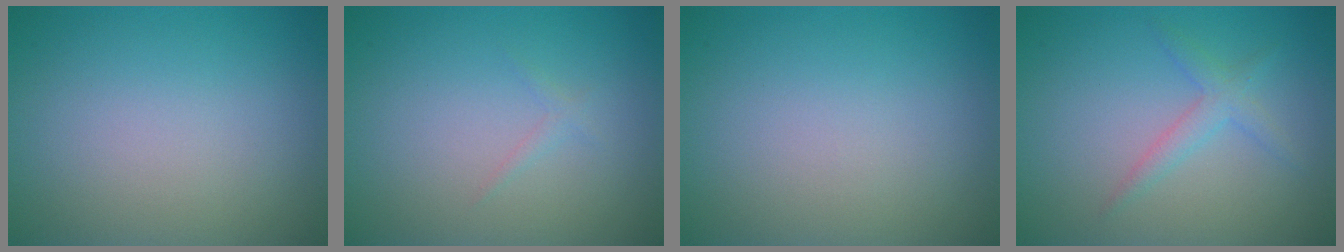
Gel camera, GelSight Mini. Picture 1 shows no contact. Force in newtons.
{"total": 0.7, "press": 0.7, "slide": 0.0}
{"total": 0.0}
{"total": 1.9, "press": 1.9, "slide": 0.1}